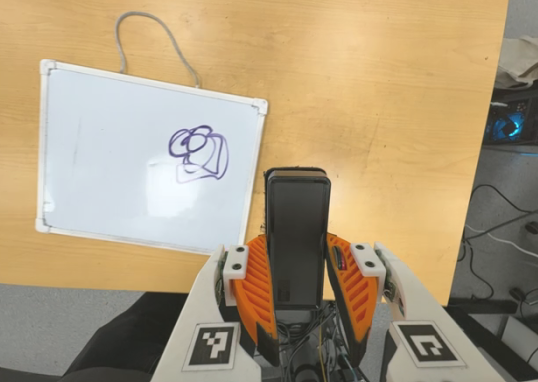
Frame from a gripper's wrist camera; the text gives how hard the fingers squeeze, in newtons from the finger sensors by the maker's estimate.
{"total": 5.0, "left": 3.3, "right": 6.6}